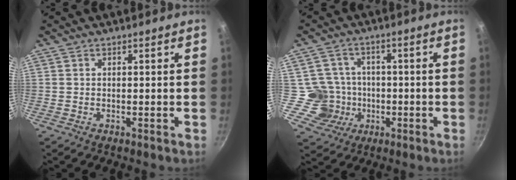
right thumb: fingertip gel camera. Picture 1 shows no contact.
{"total": 7.7, "force": [-1.4, 7.5, 1.0], "torque": [0.015, 0.025, -0.024]}